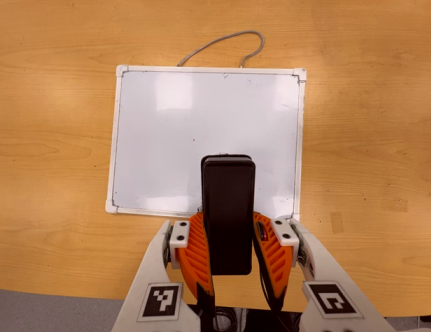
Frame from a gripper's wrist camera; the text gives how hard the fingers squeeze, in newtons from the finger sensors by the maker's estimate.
{"total": 8.1, "left": 6.4, "right": 9.8}